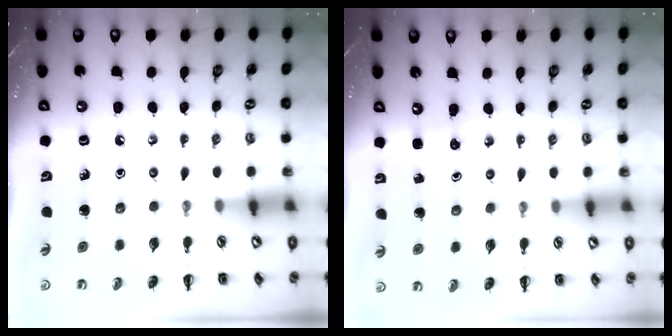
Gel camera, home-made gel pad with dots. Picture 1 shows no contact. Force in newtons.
{"total": 2.4, "press": 2.3, "slide": 0.7}